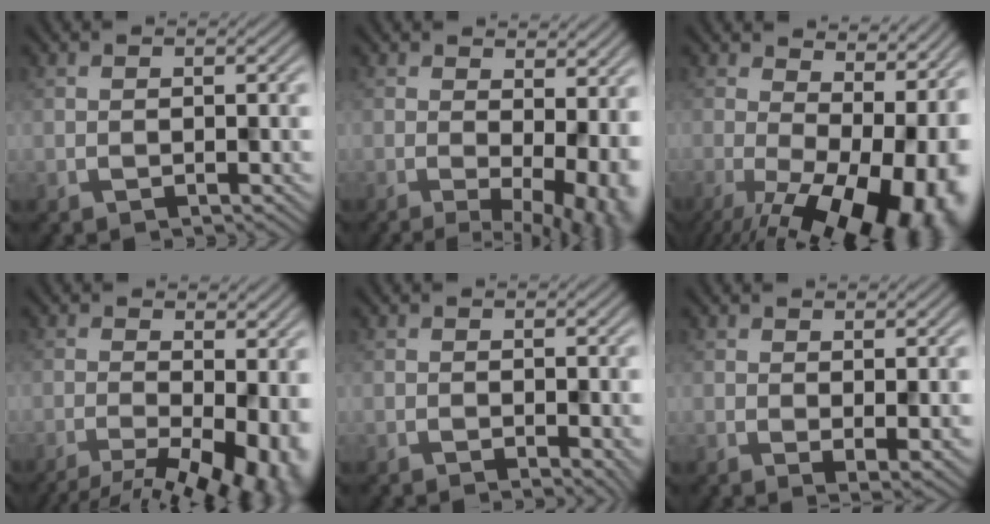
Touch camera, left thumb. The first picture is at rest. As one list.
[{"total": 7.8, "force": [0.0, 2.7, 7.3], "torque": [-0.080, -0.003, 0.018]}, {"total": 17.0, "force": [-2.7, 8.4, 14.6], "torque": [-0.181, -0.029, 0.002]}, {"total": 9.3, "force": [-3.5, 3.1, 8.0], "torque": [-0.102, -0.015, -0.036]}, {"total": 2.1, "force": [-0.1, 0.8, 1.9], "torque": [-0.025, -0.003, 0.009]}, {"total": 2.7, "force": [1.1, 0.6, 2.3], "torque": [-0.034, -0.006, 0.027]}]